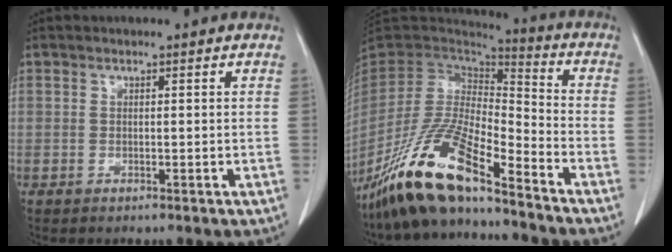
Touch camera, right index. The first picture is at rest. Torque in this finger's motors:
{"motor_torque": [1.08, -1.06, 0.72, 0.21]}